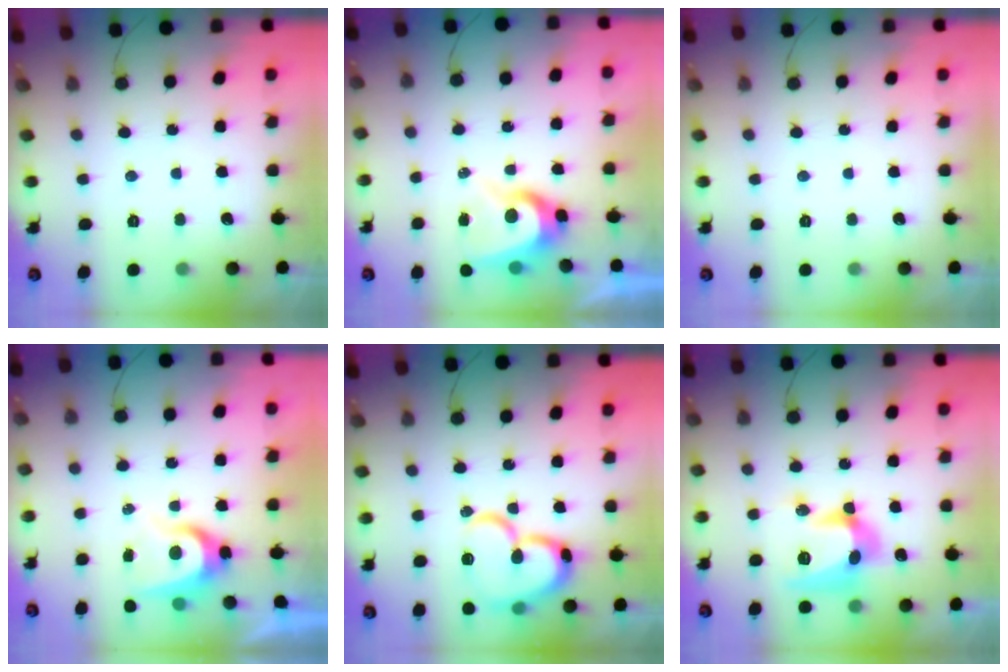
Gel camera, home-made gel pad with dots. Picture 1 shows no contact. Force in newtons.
{"total": 7.6, "press": 7.6, "slide": 0.5}
{"total": 0.0}
{"total": 6.3, "press": 6.3, "slide": 0.2}
{"total": 18.1, "press": 18.0, "slide": 1.8}
{"total": 16.9, "press": 16.9, "slide": 0.6}